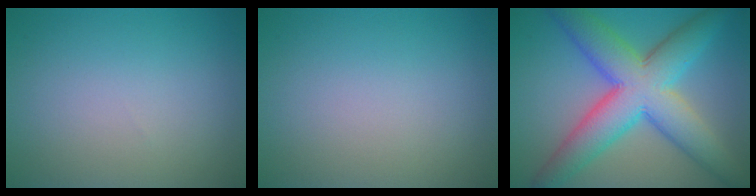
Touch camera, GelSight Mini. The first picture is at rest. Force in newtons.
{"total": 0.0}
{"total": 10.2, "press": 10.2, "slide": 0.2}